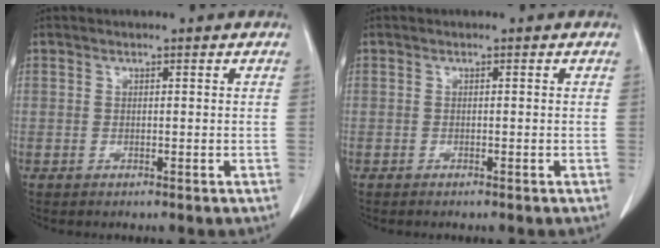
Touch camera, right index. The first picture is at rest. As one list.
[{"total": 0.9, "force": [-0.7, 0.0, 0.5], "torque": [-0.010, -0.001, -0.008]}]